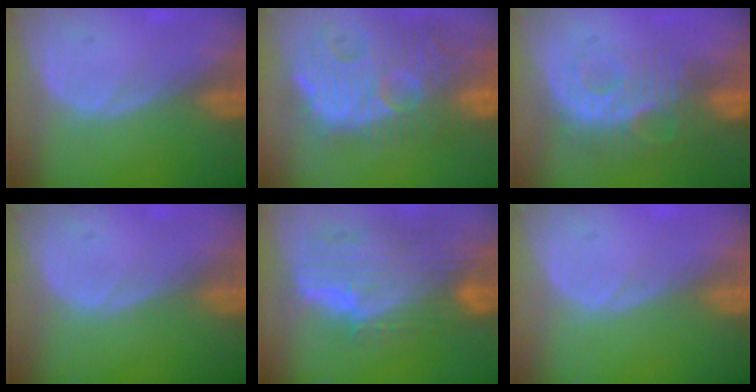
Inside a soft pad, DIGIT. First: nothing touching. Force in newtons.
{"total": 14.6, "press": 12.6, "slide": 7.3}
{"total": 9.3, "press": 8.3, "slide": 4.2}
{"total": 0.0}
{"total": 11.7, "press": 10.0, "slide": 6.2}
{"total": 0.0}